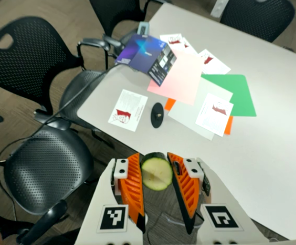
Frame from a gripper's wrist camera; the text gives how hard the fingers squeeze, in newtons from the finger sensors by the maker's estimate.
{"total": 12.5, "left": 12.6, "right": 12.3}